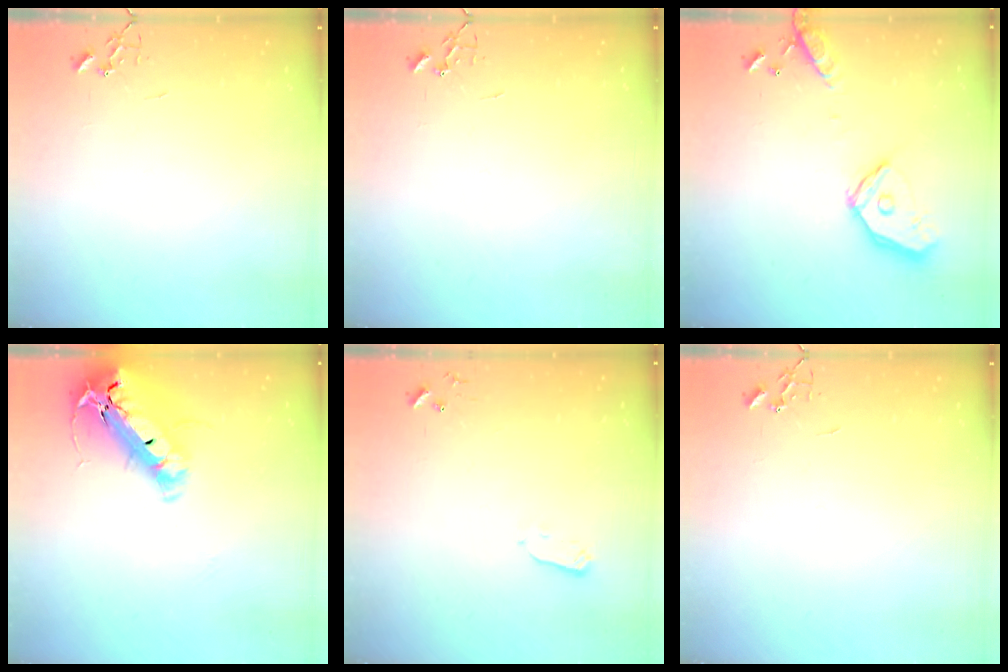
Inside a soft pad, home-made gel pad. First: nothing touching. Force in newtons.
{"total": 0.0}
{"total": 17.6, "press": 17.4, "slide": 2.7}
{"total": 25.0, "press": 24.5, "slide": 4.9}
{"total": 2.9, "press": 2.9, "slide": 0.4}
{"total": 0.0}